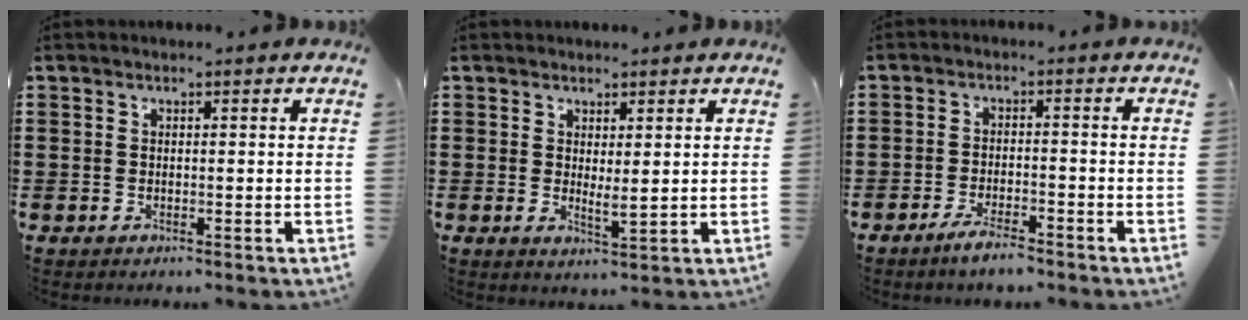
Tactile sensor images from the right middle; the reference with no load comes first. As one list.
[{"total": 2.3, "force": [1.3, 0.6, 1.8], "torque": [-0.022, -0.009, 0.022]}, {"total": 3.6, "force": [-3.0, 0.4, 2.0], "torque": [-0.042, 0.001, -0.057]}]